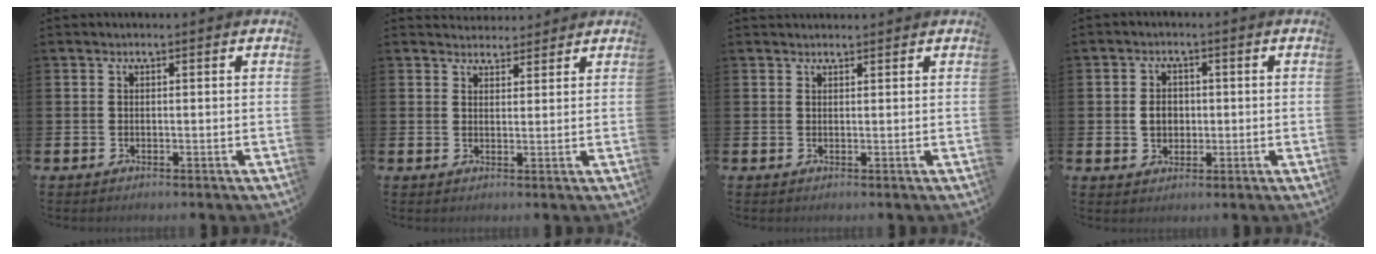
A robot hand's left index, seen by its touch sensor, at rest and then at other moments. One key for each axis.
{"total": 3.1, "fx": 2.9, "fy": 0.9, "fz": -0.3, "tx": 0.012, "ty": -0.016, "tz": 0.052}
{"total": 1.1, "fx": 1.0, "fy": 0.3, "fz": 0.0, "tx": 0.010, "ty": 0.001, "tz": 0.017}
{"total": 3.3, "fx": 0.1, "fy": 2.8, "fz": 1.7, "tx": -0.022, "ty": 0.004, "tz": -0.006}